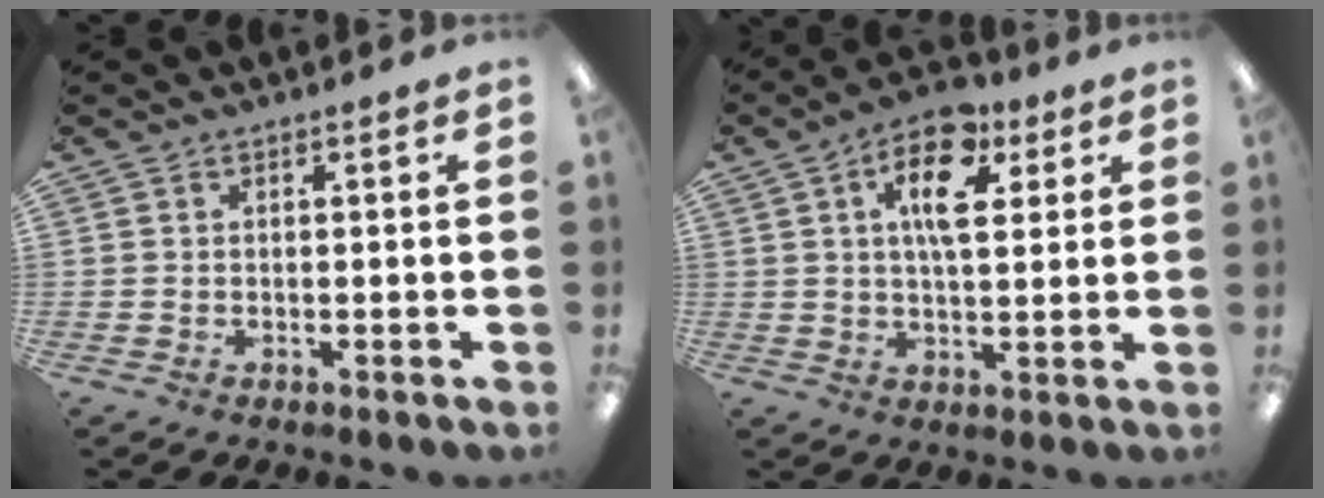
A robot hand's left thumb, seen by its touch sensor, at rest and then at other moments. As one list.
[{"total": 12.9, "force": [5.4, 6.9, 9.5], "torque": [-0.136, -0.009, 0.088]}]